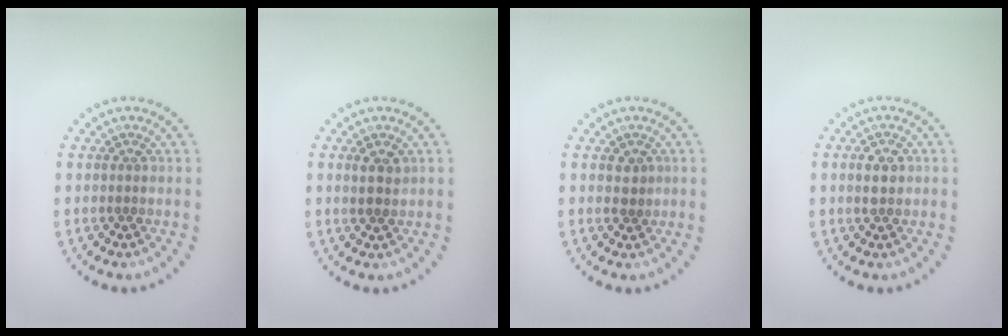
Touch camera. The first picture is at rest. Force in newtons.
{"total": 1.5, "press": 1.4, "slide": 0.7}
{"total": 1.1, "press": 1.0, "slide": 0.4}
{"total": 2.3, "press": 2.3, "slide": 0.1}